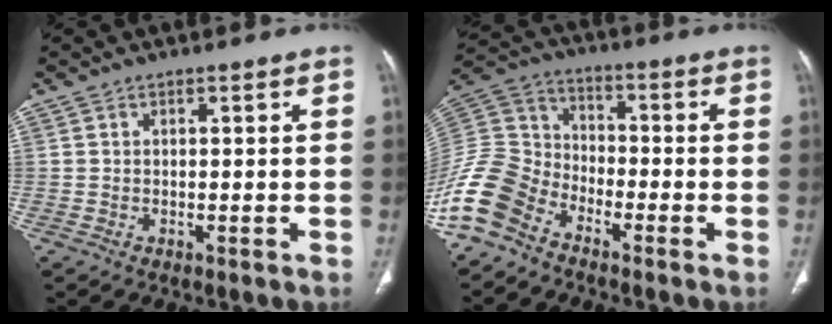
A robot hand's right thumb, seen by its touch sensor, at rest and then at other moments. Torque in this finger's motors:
{"motor_torque": [1.78, 0.64, 1.07, -1.70, 0.13]}